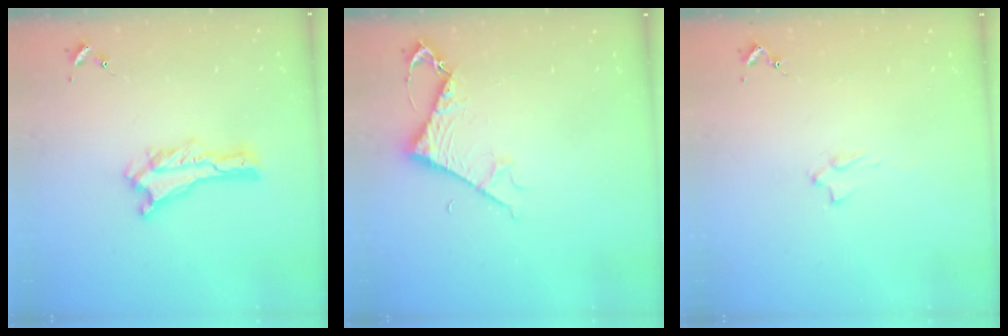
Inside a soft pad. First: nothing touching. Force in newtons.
{"total": 5.3, "press": 5.2, "slide": 0.5}
{"total": 2.0, "press": 2.0, "slide": 0.4}